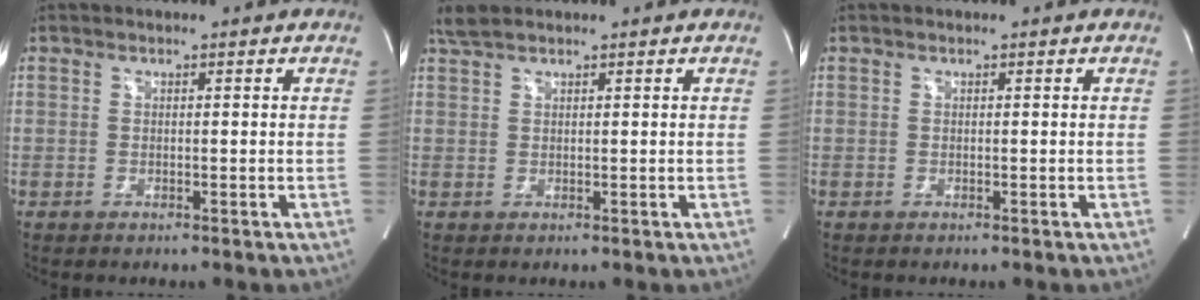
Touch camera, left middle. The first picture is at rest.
{"total": 1.9, "force": [1.8, 0.1, 0.7], "torque": [-0.024, 0.015, 0.040]}
{"total": 0.0}